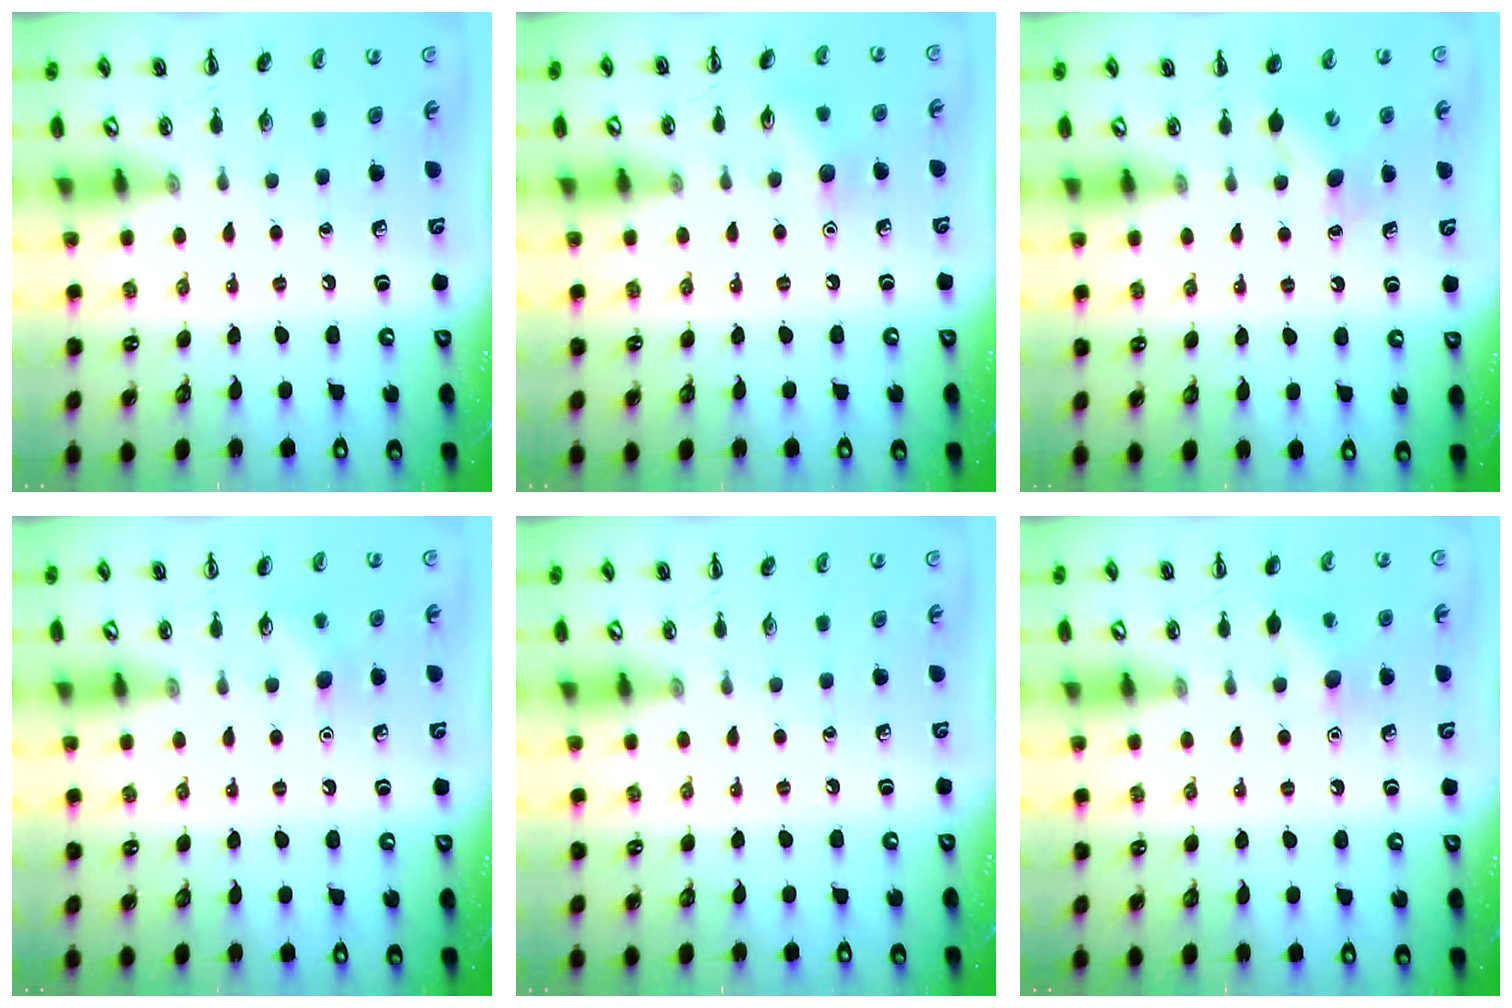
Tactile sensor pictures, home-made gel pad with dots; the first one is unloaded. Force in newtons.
{"total": 7.1, "press": 7.0, "slide": 0.9}
{"total": 5.4, "press": 5.2, "slide": 1.6}
{"total": 6.2, "press": 6.1, "slide": 1.4}
{"total": 0.0}
{"total": 7.5, "press": 7.3, "slide": 1.8}